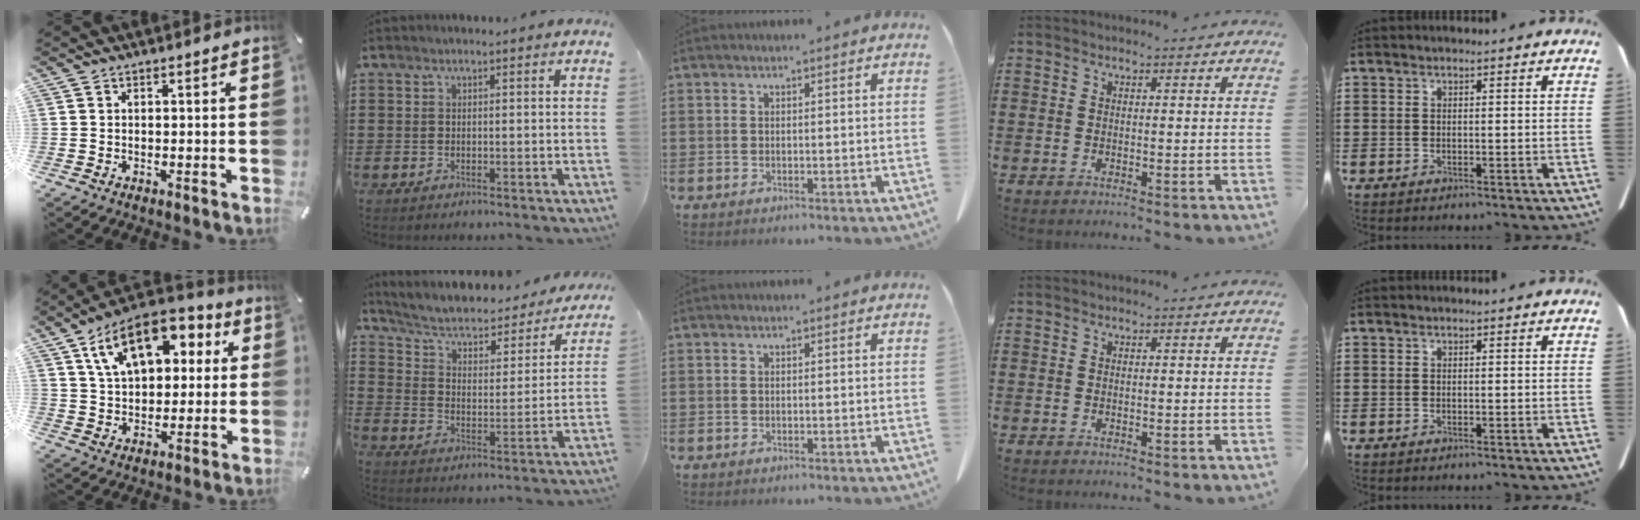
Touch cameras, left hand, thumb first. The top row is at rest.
{"thumb": {"total": 16.4, "force": [7.4, 10.1, 10.5], "torque": [-0.190, -0.012, 0.133]}, "index": {"total": 4.1, "force": [2.7, 2.1, 2.3], "torque": [-0.062, -0.020, 0.036]}}